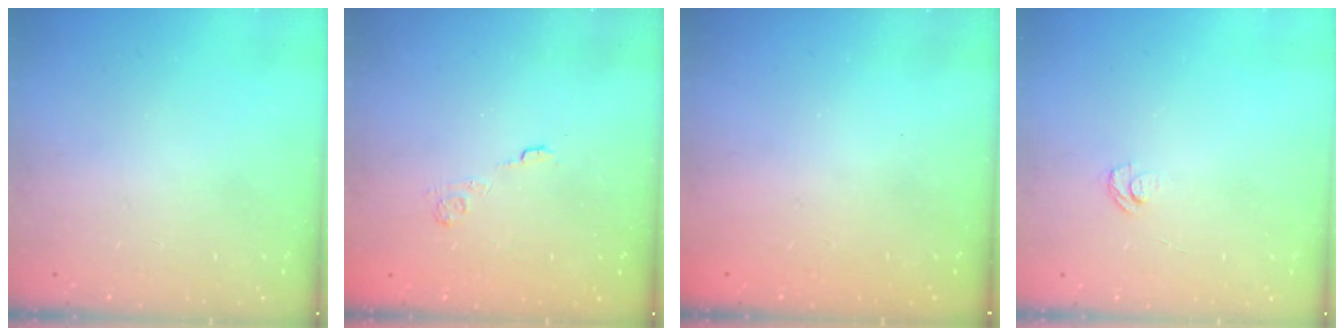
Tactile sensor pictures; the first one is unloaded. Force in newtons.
{"total": 2.2, "press": 1.7, "slide": 1.4}
{"total": 2.3, "press": 2.2, "slide": 0.8}
{"total": 4.5, "press": 4.5, "slide": 0.3}